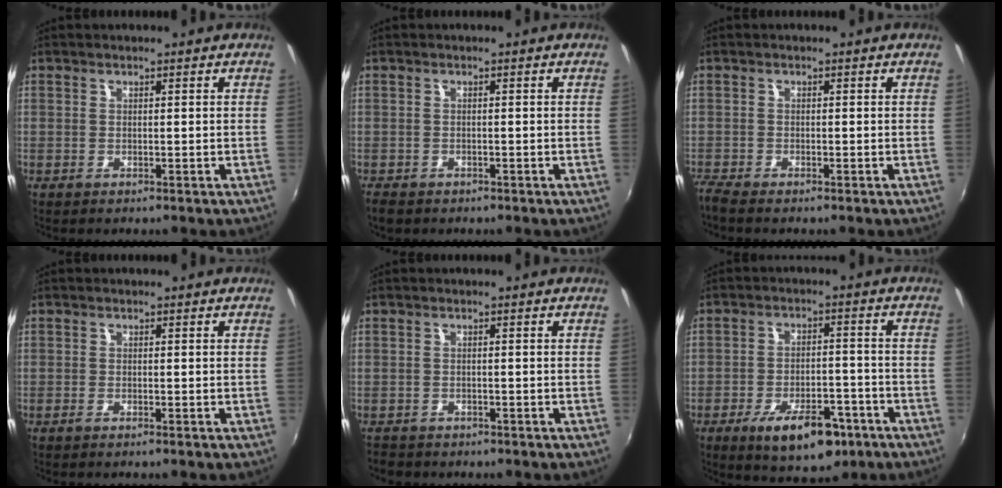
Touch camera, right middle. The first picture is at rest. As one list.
[{"total": 2.7, "force": [-2.0, 1.5, 1.0], "torque": [-0.028, -0.010, -0.035]}, {"total": 2.1, "force": [-2.0, 0.2, 0.8], "torque": [-0.024, -0.010, -0.041]}, {"total": 0.9, "force": [-0.8, -0.1, 0.5], "torque": [-0.012, -0.002, -0.017]}, {"total": 3.1, "force": [-2.5, 1.6, 0.6], "torque": [-0.022, -0.009, -0.044]}, {"total": 12.0, "force": [-7.1, 5.1, 8.2], "torque": [-0.149, -0.005, -0.100]}]